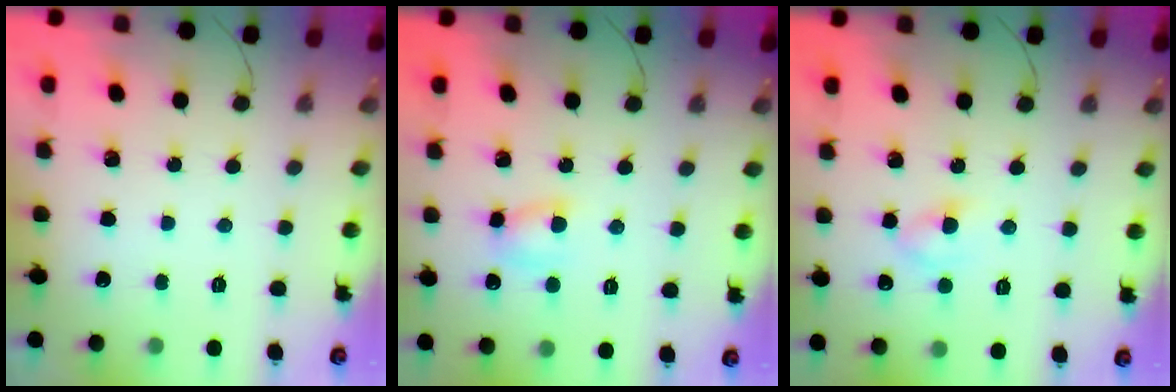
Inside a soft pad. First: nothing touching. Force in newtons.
{"total": 4.9, "press": 4.8, "slide": 0.6}
{"total": 2.9, "press": 2.7, "slide": 1.2}